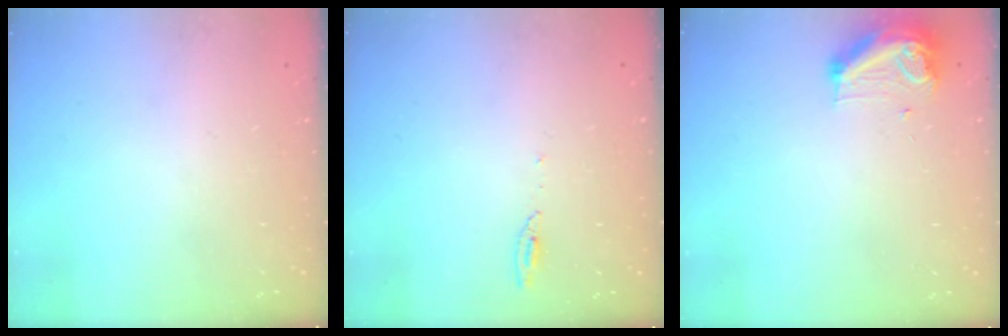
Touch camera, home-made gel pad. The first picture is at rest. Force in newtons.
{"total": 4.1, "press": 4.0, "slide": 0.7}
{"total": 9.8, "press": 9.8, "slide": 0.5}